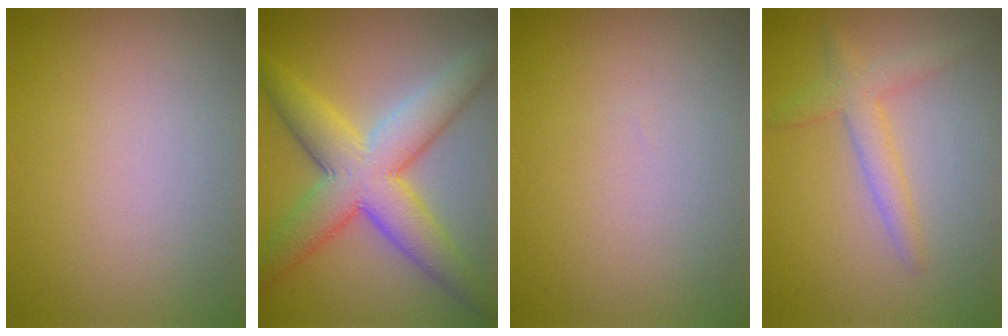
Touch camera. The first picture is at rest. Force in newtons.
{"total": 8.5, "press": 8.5, "slide": 0.3}
{"total": 0.0}
{"total": 2.6, "press": 2.6, "slide": 0.2}